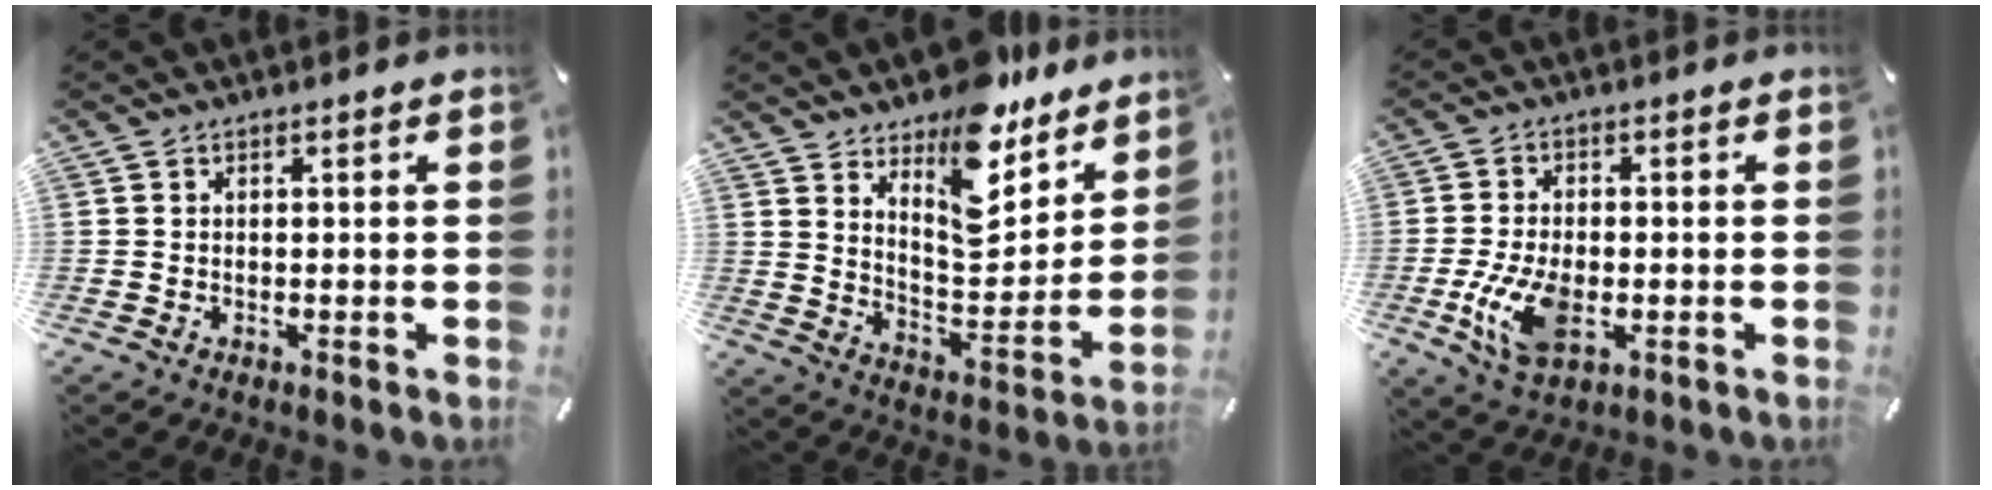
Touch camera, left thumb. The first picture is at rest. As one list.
[{"total": 14.2, "force": [11.0, 6.6, 6.0], "torque": [-0.085, -0.101, 0.192]}, {"total": 9.9, "force": [-2.4, 5.8, 7.7], "torque": [-0.175, -0.004, -0.041]}]